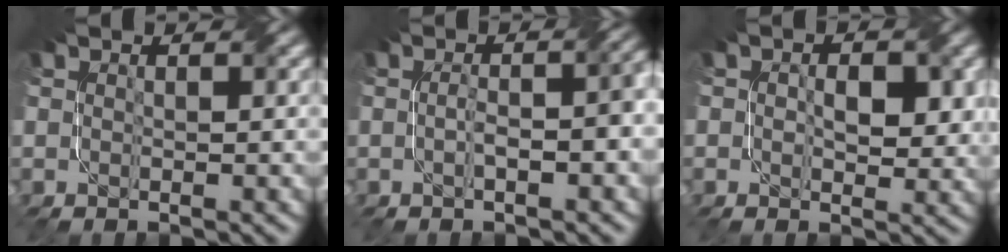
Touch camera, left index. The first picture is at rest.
{"total": 3.9, "force": [-0.5, 1.2, 3.6], "torque": [-0.037, 0.015, -0.012]}
{"total": 3.5, "force": [0.3, 2.1, 2.9], "torque": [-0.042, -0.004, 0.004]}